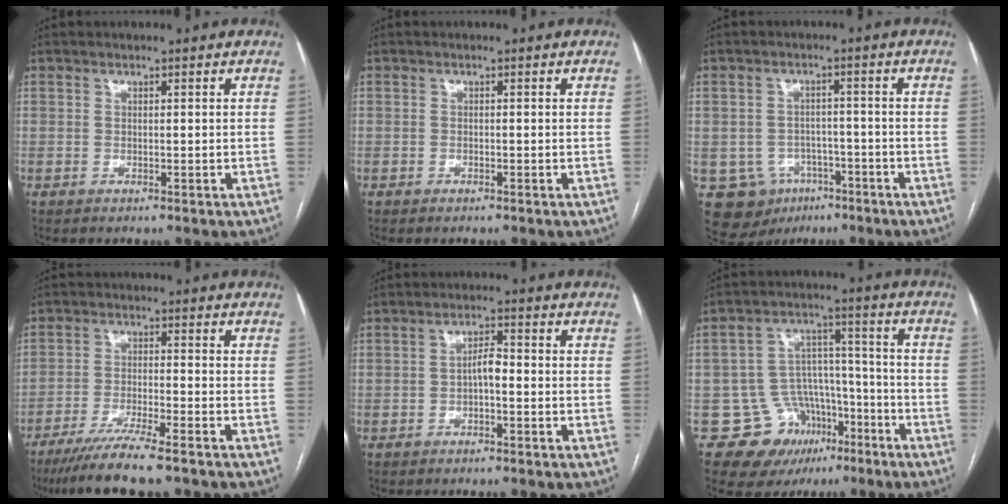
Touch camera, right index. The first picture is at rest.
{"total": 0.0}
{"total": 9.7, "force": [-4.4, 8.2, 2.8], "torque": [-0.058, 0.015, -0.051]}
{"total": 9.4, "force": [-7.4, 0.0, 5.8], "torque": [-0.093, -0.026, -0.123]}
{"total": 2.8, "force": [-0.7, 0.9, 2.5], "torque": [-0.040, 0.009, -0.011]}
{"total": 11.3, "force": [-6.1, 9.1, 2.8], "torque": [-0.034, 0.061, -0.081]}